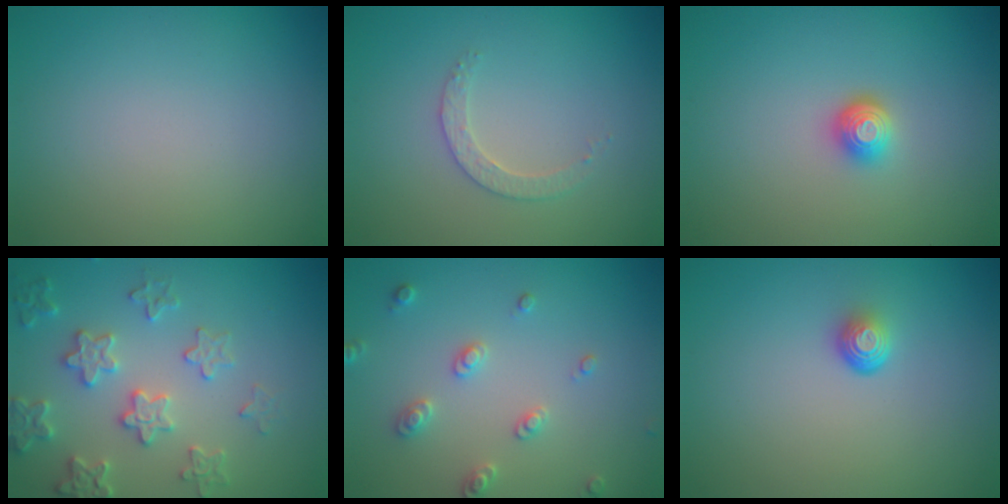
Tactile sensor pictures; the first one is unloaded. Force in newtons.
{"total": 1.9, "press": 1.8, "slide": 0.6}
{"total": 1.8, "press": 1.3, "slide": 1.2}
{"total": 3.8, "press": 3.7, "slide": 0.7}
{"total": 2.5, "press": 2.4, "slide": 0.7}
{"total": 1.7, "press": 1.1, "slide": 1.3}